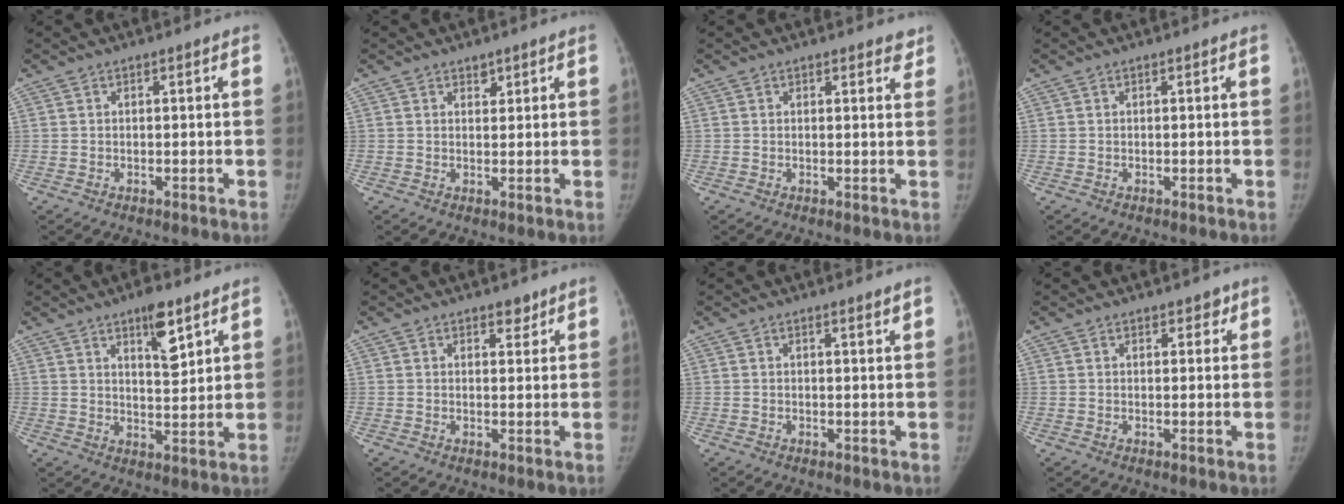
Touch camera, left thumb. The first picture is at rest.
{"total": 1.6, "force": [1.2, 1.0, 0.5], "torque": [0.006, -0.008, 0.017]}
{"total": 2.7, "force": [2.2, 1.2, 0.8], "torque": [0.024, -0.008, 0.019]}
{"total": 0.0}
{"total": 7.8, "force": [4.8, 2.6, 5.5], "torque": [-0.068, -0.033, 0.074]}
{"total": 2.5, "force": [1.8, 1.3, 1.0], "torque": [0.004, -0.011, 0.025]}
{"total": 1.2, "force": [0.9, 0.0, 0.7], "torque": [-0.008, -0.008, 0.014]}
{"total": 2.3, "force": [1.6, 1.4, 0.9], "torque": [0.012, -0.007, 0.017]}